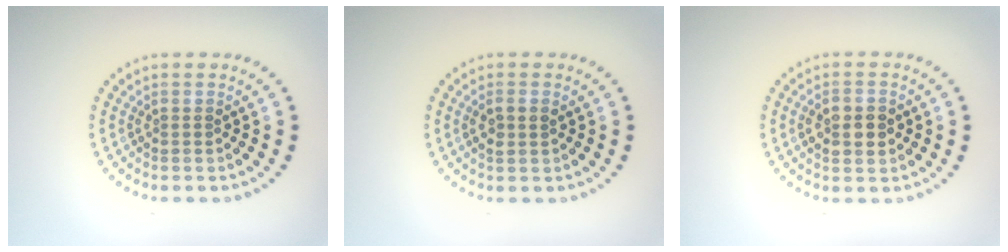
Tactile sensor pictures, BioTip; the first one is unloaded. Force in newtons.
{"total": 1.6, "press": 1.5, "slide": 0.4}
{"total": 2.8, "press": 2.8, "slide": 0.1}